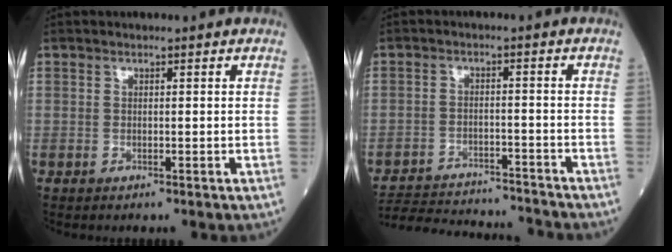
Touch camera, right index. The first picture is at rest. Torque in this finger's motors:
{"motor_torque": [-1.26, -0.89, -0.20, -0.01]}